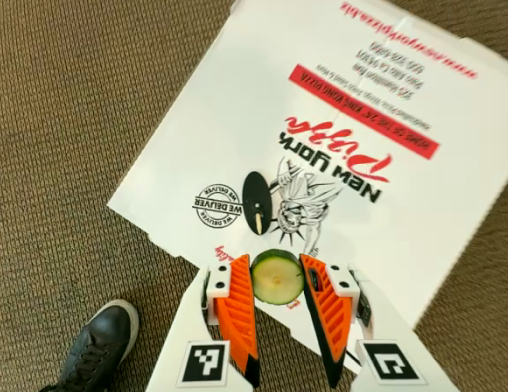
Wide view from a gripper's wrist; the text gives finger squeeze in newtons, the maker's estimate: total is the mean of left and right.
{"total": 8.5, "left": 8.4, "right": 8.5}